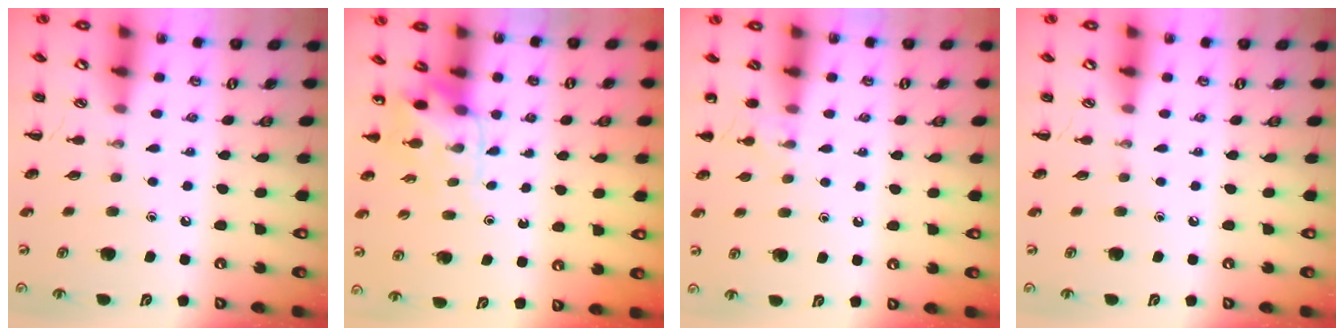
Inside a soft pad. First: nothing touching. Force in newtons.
{"total": 4.4, "press": 4.3, "slide": 1.0}
{"total": 6.3, "press": 6.1, "slide": 1.8}
{"total": 0.0}